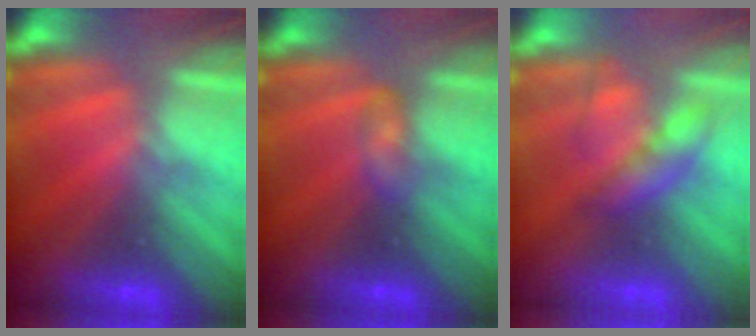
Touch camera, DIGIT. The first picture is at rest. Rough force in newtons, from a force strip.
{"total": 2.3}
{"total": 2.3}